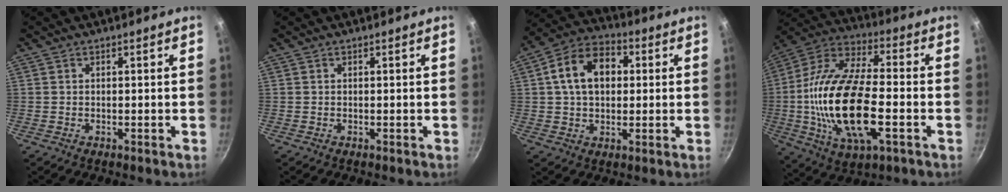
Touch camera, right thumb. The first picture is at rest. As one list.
[{"total": 0.0}, {"total": 12.7, "force": [2.2, 8.9, 8.9], "torque": [-0.121, 0.023, 0.021]}, {"total": 23.8, "force": [-4.0, 10.4, 21.0], "torque": [-0.408, 0.020, -0.085]}]